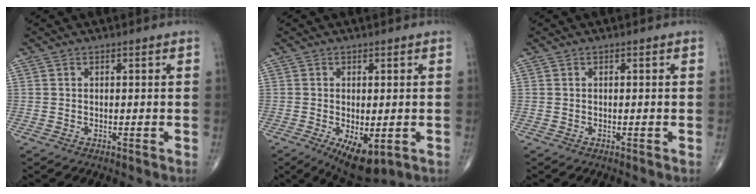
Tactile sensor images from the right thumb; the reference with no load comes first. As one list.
[{"total": 7.7, "force": [-2.5, 3.5, 6.4], "torque": [-0.096, -0.013, -0.028]}, {"total": 0.0}]